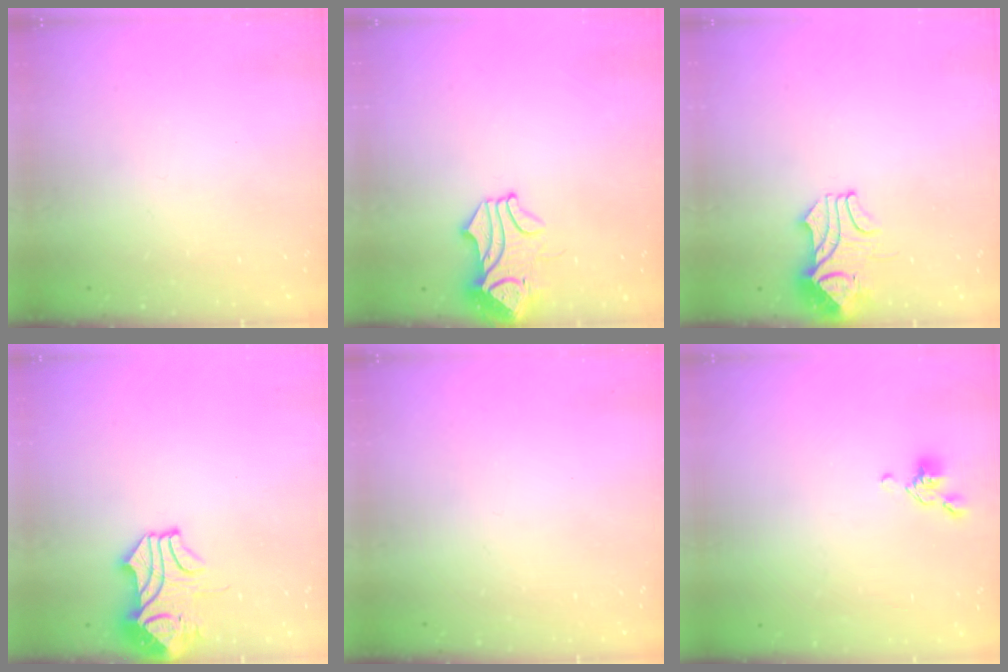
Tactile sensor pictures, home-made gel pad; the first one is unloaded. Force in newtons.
{"total": 1.3, "press": 0.2, "slide": 1.3}
{"total": 2.1, "press": 2.0, "slide": 0.8}
{"total": 4.2, "press": 4.1, "slide": 0.5}
{"total": 0.0}
{"total": 6.0, "press": 6.0, "slide": 0.8}